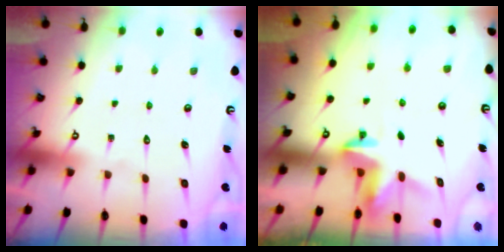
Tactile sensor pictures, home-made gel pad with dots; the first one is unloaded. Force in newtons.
{"total": 3.9, "press": 3.9, "slide": 0.4}